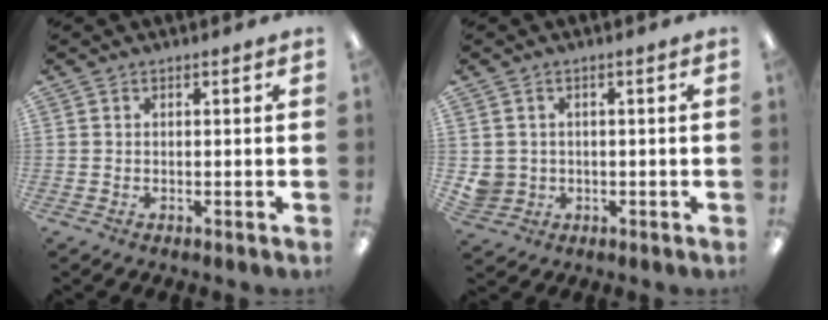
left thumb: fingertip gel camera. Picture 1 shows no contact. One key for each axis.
{"total": 3.3, "fx": -0.1, "fy": 3.2, "fz": 0.4, "tx": -0.014, "ty": 0.005, "tz": 0.001}